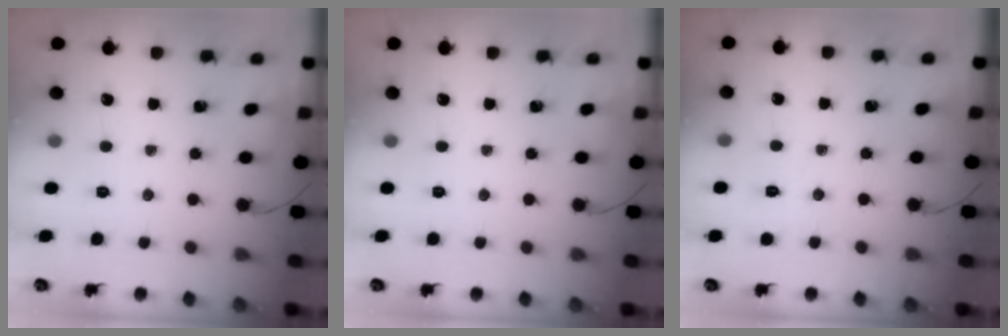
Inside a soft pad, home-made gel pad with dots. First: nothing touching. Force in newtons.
{"total": 0.0}
{"total": 1.4, "press": 0.5, "slide": 1.3}